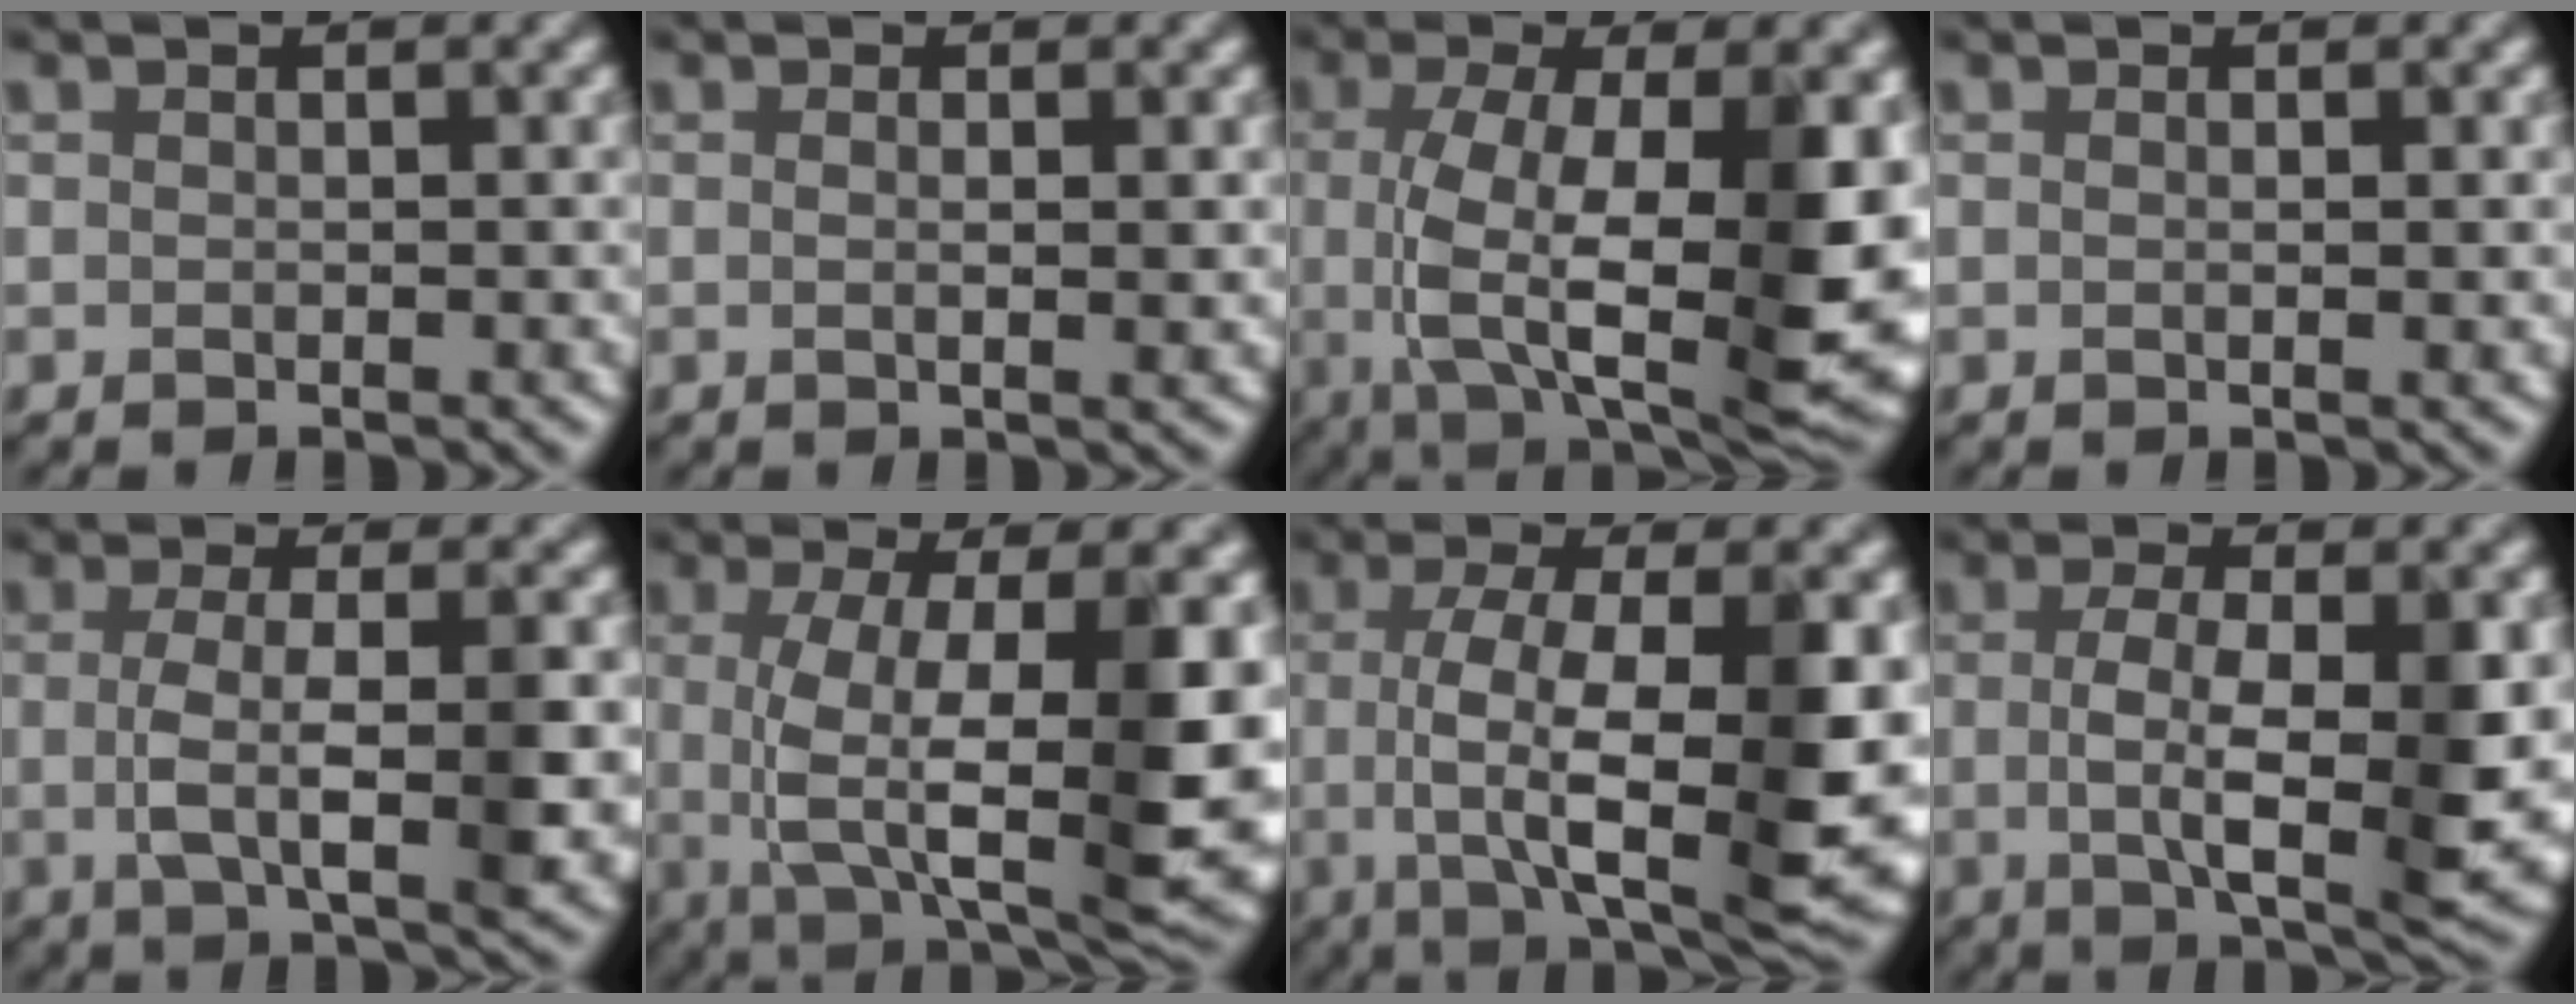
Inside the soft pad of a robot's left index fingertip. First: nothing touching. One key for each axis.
{"total": 1.2, "fx": 0.1, "fy": 0.2, "fz": 1.2, "tx": -0.021, "ty": -0.001, "tz": 0.000}
{"total": 13.2, "fx": -0.7, "fy": 5.0, "fz": 12.2, "tx": -0.194, "ty": -0.021, "tz": -0.011}
{"total": 0.6, "fx": 0.1, "fy": 0.1, "fz": 0.6, "tx": -0.009, "ty": 0.000, "tz": 0.000}
{"total": 6.3, "fx": -0.5, "fy": 1.8, "fz": 6.1, "tx": -0.109, "ty": -0.008, "tz": -0.005}
{"total": 13.4, "fx": -0.2, "fy": 4.4, "fz": 12.7, "tx": -0.193, "ty": -0.017, "tz": -0.003}
{"total": 11.9, "fx": -1.0, "fy": 3.7, "fz": 11.3, "tx": -0.183, "ty": -0.019, "tz": -0.014}
{"total": 8.2, "fx": -0.5, "fy": 2.4, "fz": 7.8, "tx": -0.129, "ty": -0.009, "tz": -0.008}